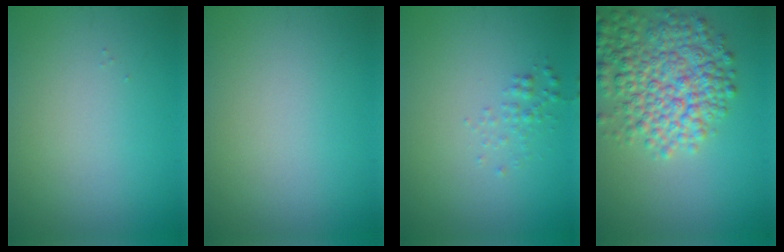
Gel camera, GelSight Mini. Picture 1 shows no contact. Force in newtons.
{"total": 0.0}
{"total": 1.1, "press": 1.1, "slide": 0.0}
{"total": 7.3, "press": 7.3, "slide": 0.3}